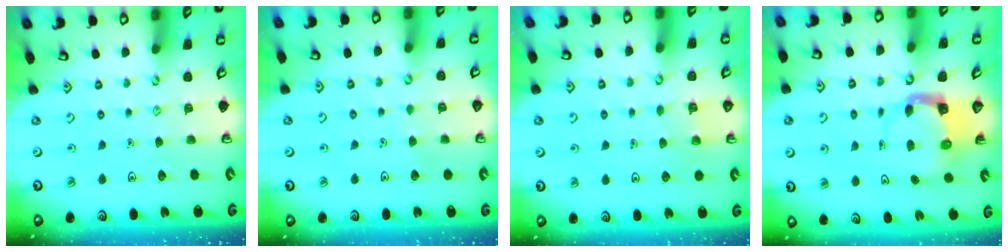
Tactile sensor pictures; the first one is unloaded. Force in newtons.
{"total": 1.4, "press": 1.4, "slide": 0.1}
{"total": 2.6, "press": 2.6, "slide": 0.2}
{"total": 3.6, "press": 3.6, "slide": 0.5}